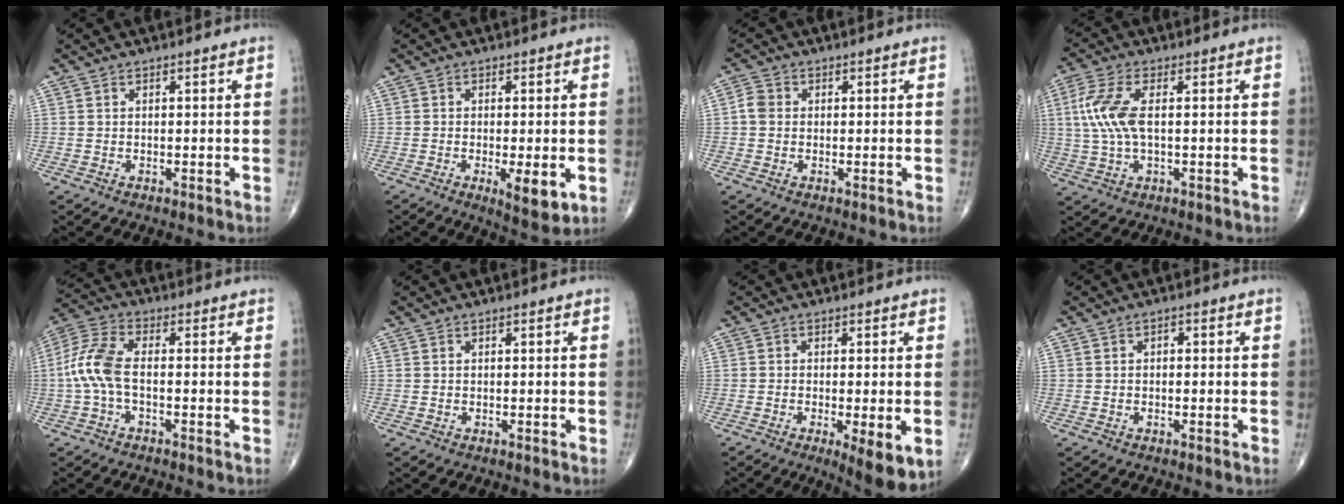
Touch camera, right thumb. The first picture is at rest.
{"total": 6.4, "force": [-1.7, 1.9, 5.8], "torque": [-0.090, -0.017, -0.023]}
{"total": 2.6, "force": [0.0, 2.2, 1.3], "torque": [-0.020, 0.007, -0.007]}
{"total": 8.7, "force": [1.0, 3.7, 7.8], "torque": [-0.196, 0.010, 0.020]}
{"total": 8.0, "force": [-1.2, 3.6, 7.1], "torque": [-0.172, 0.024, -0.033]}
{"total": 0.0}
{"total": 7.9, "force": [-2.4, 2.1, 7.2], "torque": [-0.106, -0.019, -0.035]}
{"total": 0.8, "force": [-0.1, 0.6, 0.5], "torque": [0.000, 0.003, -0.006]}